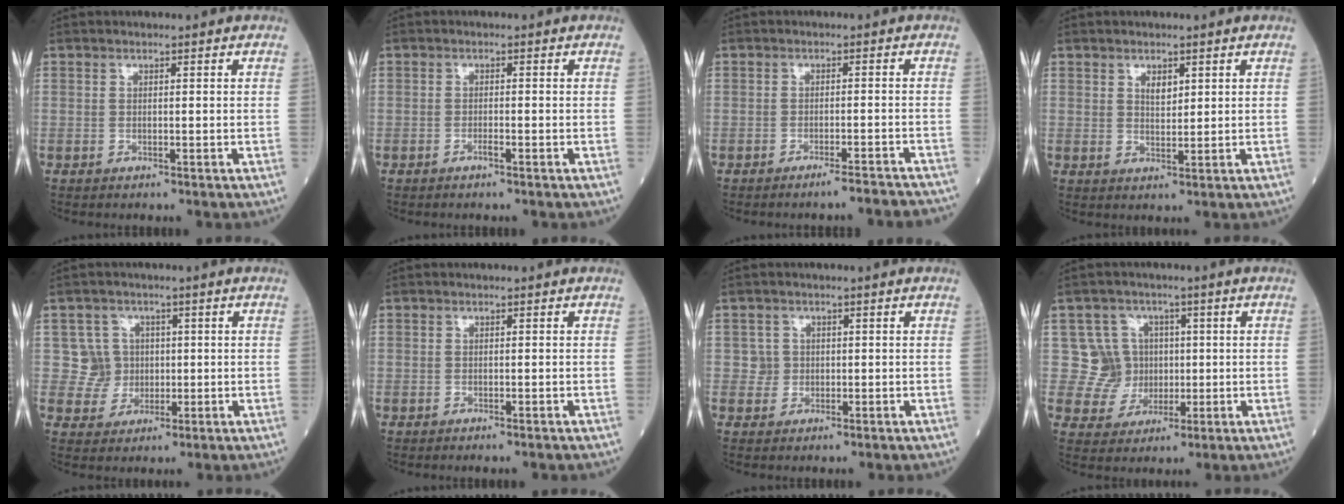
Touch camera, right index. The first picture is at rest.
{"total": 0.9, "force": [-0.6, 0.0, 0.6], "torque": [-0.015, 0.000, -0.011]}
{"total": 5.9, "force": [-5.5, 0.0, 2.2], "torque": [-0.016, -0.006, -0.075]}
{"total": 2.2, "force": [1.1, 1.1, 1.6], "torque": [-0.026, -0.001, 0.023]}
{"total": 4.6, "force": [0.5, 4.5, -0.2], "torque": [0.016, 0.013, 0.010]}
{"total": 1.2, "force": [-1.0, 0.0, 0.6], "torque": [-0.009, -0.002, -0.013]}
{"total": 1.7, "force": [-0.1, 1.7, -0.1], "torque": [0.010, 0.007, -0.005]}
{"total": 6.4, "force": [0.8, 6.3, -0.2], "torque": [0.011, 0.019, 0.019]}